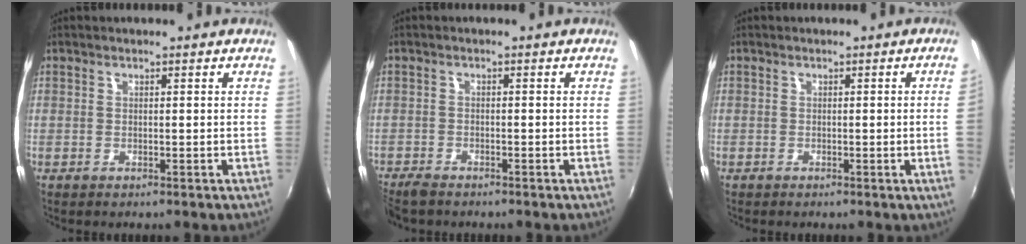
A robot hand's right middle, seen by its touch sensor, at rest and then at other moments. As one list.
[{"total": 3.7, "force": [-3.4, 0.9, 1.2], "torque": [-0.037, -0.019, -0.066]}, {"total": 2.2, "force": [-0.1, -1.4, 1.8], "torque": [-0.022, -0.013, 0.004]}]